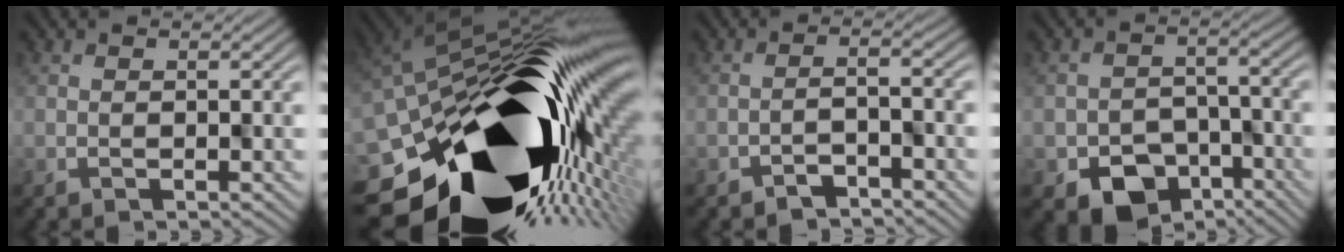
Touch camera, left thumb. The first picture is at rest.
{"total": 20.6, "force": [-5.9, 12.4, 15.3], "torque": [-0.272, -0.081, -0.073]}
{"total": 2.5, "force": [-2.3, 0.4, 0.9], "torque": [-0.015, 0.005, -0.040]}
{"total": 8.5, "force": [-4.9, 5.7, 4.0], "torque": [-0.064, -0.032, -0.073]}